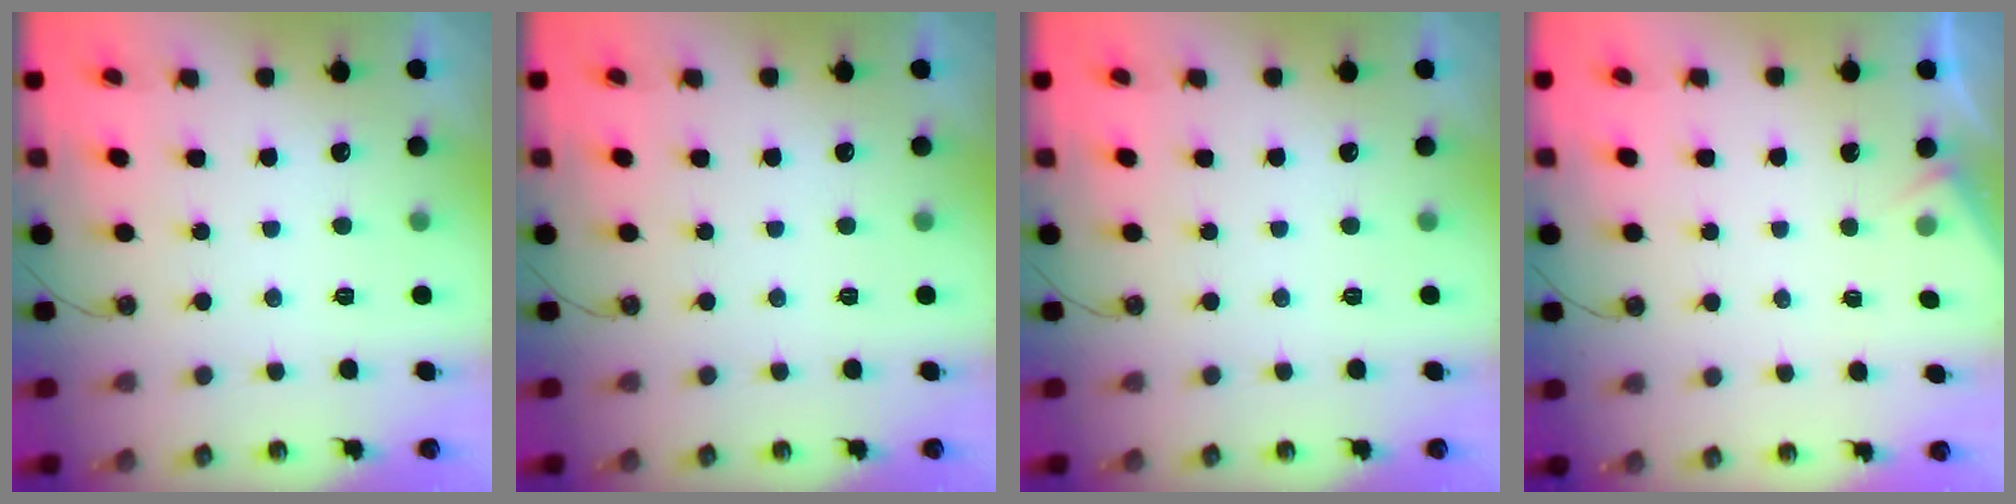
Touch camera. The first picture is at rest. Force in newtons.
{"total": 0.0}
{"total": 0.0}
{"total": 2.9, "press": 2.8, "slide": 0.5}